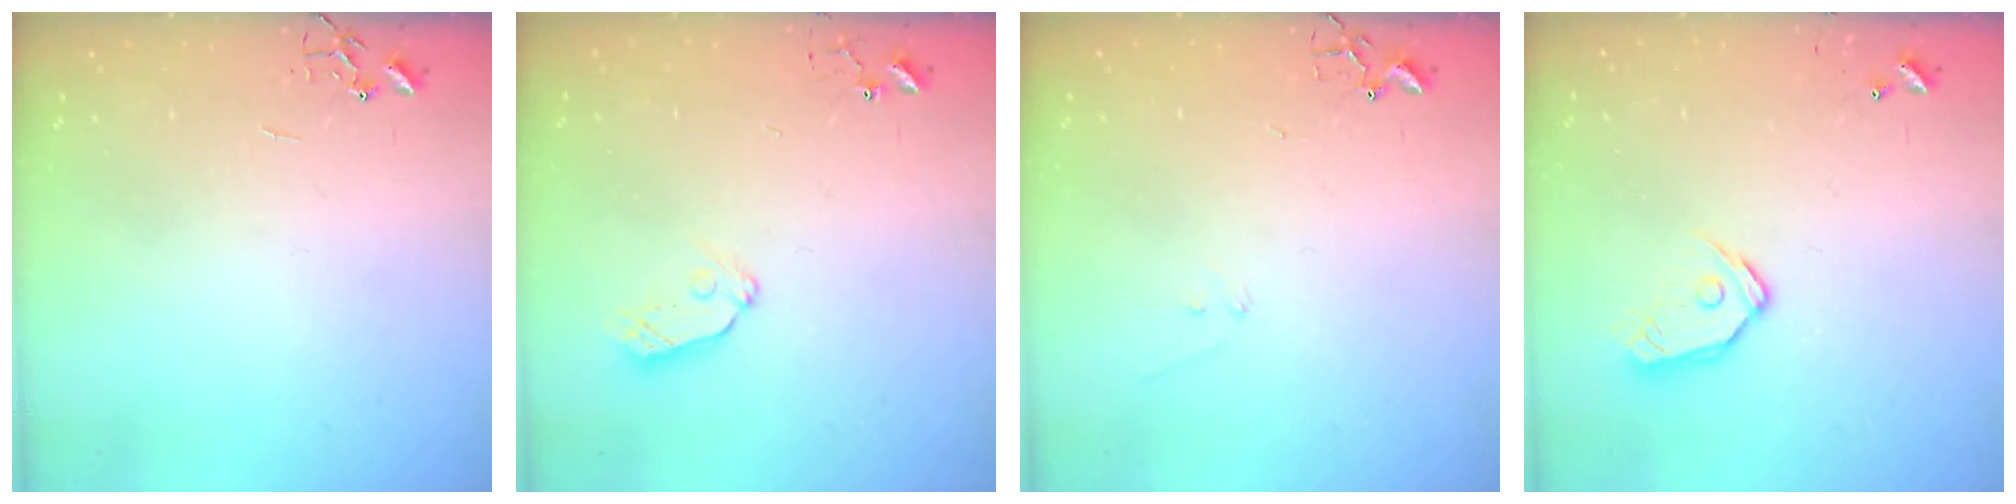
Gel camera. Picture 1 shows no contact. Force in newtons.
{"total": 7.3, "press": 7.3, "slide": 0.4}
{"total": 6.1, "press": 6.1, "slide": 0.5}
{"total": 9.8, "press": 9.8, "slide": 0.9}